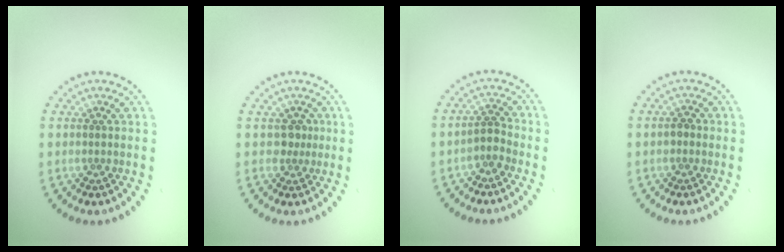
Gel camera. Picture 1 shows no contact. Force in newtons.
{"total": 1.4, "press": 1.1, "slide": 1.0}
{"total": 1.5, "press": 1.1, "slide": 1.0}
{"total": 0.8, "press": 0.8, "slide": 0.3}